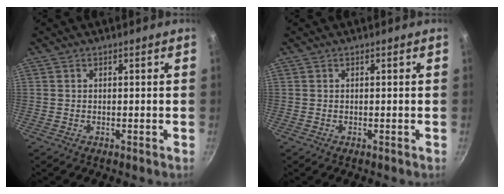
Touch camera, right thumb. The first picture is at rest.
{"total": 0.0}